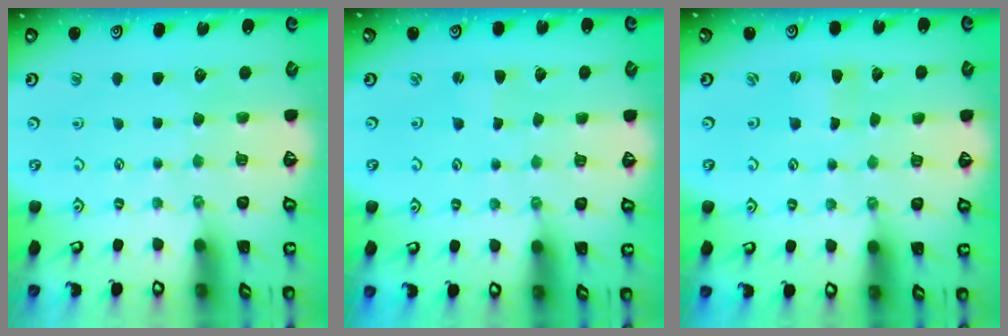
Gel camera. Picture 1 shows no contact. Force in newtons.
{"total": 1.4, "press": 1.4, "slide": 0.3}
{"total": 0.5, "press": 0.5, "slide": 0.1}